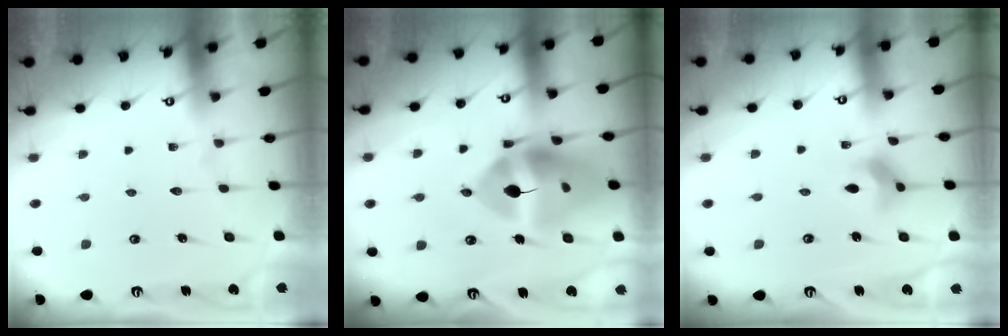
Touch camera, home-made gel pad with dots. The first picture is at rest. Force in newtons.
{"total": 17.9, "press": 17.8, "slide": 1.9}
{"total": 5.7, "press": 5.6, "slide": 1.0}